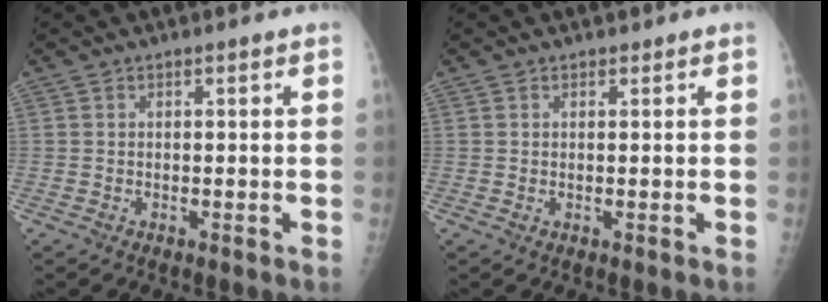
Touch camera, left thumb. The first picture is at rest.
{"total": 0.5, "force": [0.2, 0.5, 0.2], "torque": [-0.002, -0.001, 0.001]}